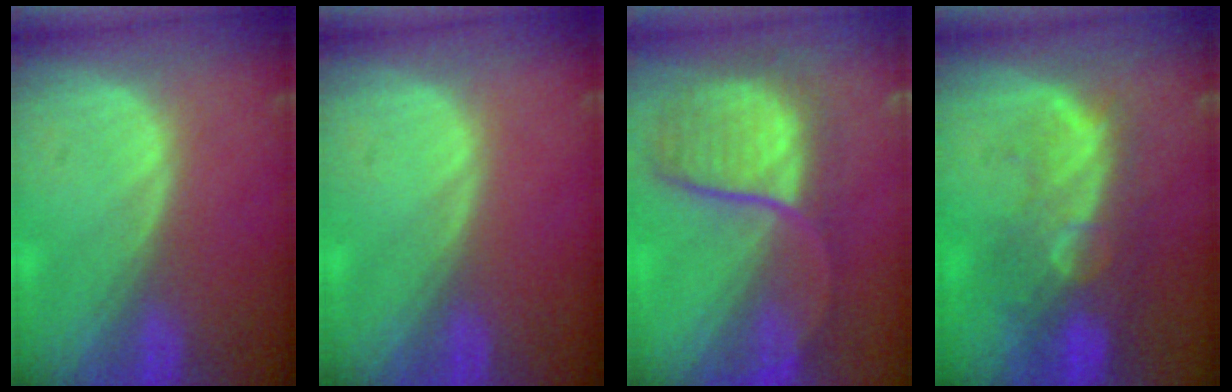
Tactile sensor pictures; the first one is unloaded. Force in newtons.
{"total": 0.0}
{"total": 9.6, "press": 9.0, "slide": 3.3}
{"total": 10.1, "press": 8.6, "slide": 5.3}